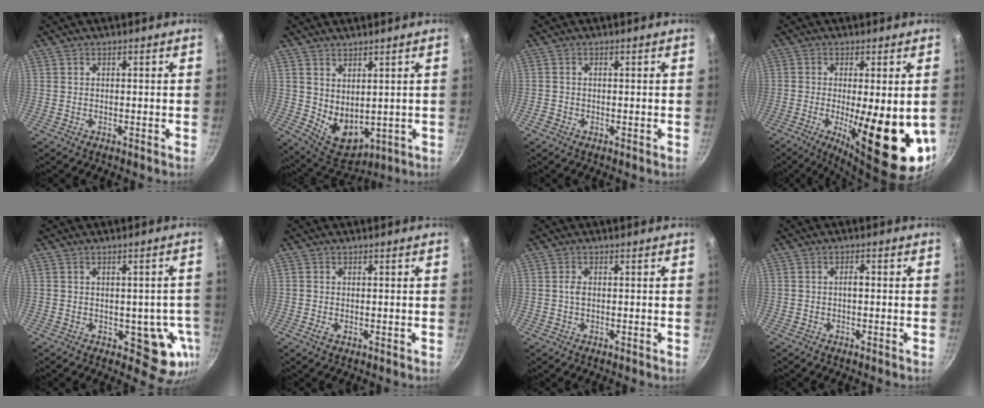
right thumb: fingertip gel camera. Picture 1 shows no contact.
{"total": 8.6, "force": [2.1, 5.6, 6.2], "torque": [-0.077, -0.035, 0.061]}
{"total": 1.1, "force": [-0.5, 0.9, 0.4], "torque": [-0.006, 0.001, -0.010]}
{"total": 19.4, "force": [-3.4, 6.0, 18.1], "torque": [-0.251, -0.022, -0.039]}
{"total": 8.7, "force": [-1.9, 5.1, 6.9], "torque": [-0.037, 0.008, -0.018]}
{"total": 1.1, "force": [-0.1, 0.6, 0.9], "torque": [-0.017, -0.001, -0.003]}
{"total": 1.5, "force": [0.1, 0.9, 1.2], "torque": [-0.023, 0.003, 0.000]}
{"total": 1.6, "force": [-0.1, 0.8, 1.4], "torque": [-0.022, 0.009, -0.003]}